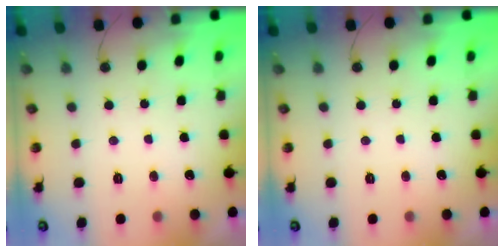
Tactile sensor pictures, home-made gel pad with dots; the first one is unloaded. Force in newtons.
{"total": 0.0}